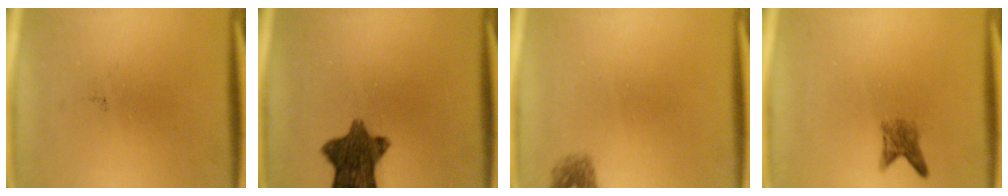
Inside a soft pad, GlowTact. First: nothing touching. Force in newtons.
{"total": 10.2}
{"total": 1.6}
{"total": 2.3}